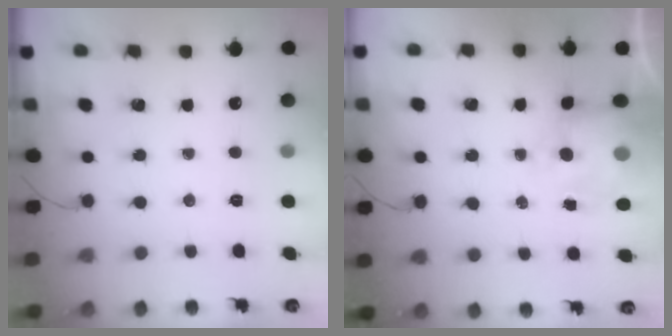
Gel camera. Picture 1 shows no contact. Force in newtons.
{"total": 6.7, "press": 6.6, "slide": 1.3}